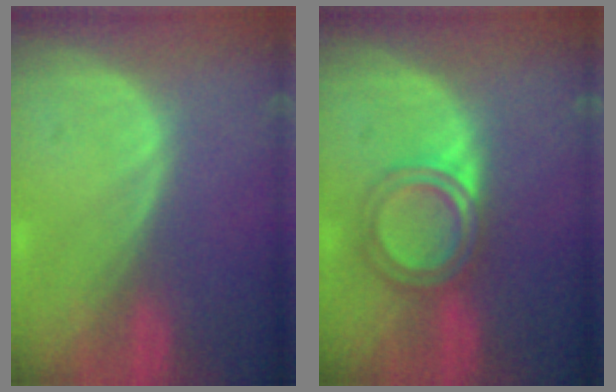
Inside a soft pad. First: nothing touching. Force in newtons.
{"total": 4.7, "press": 4.7, "slide": 0.2}